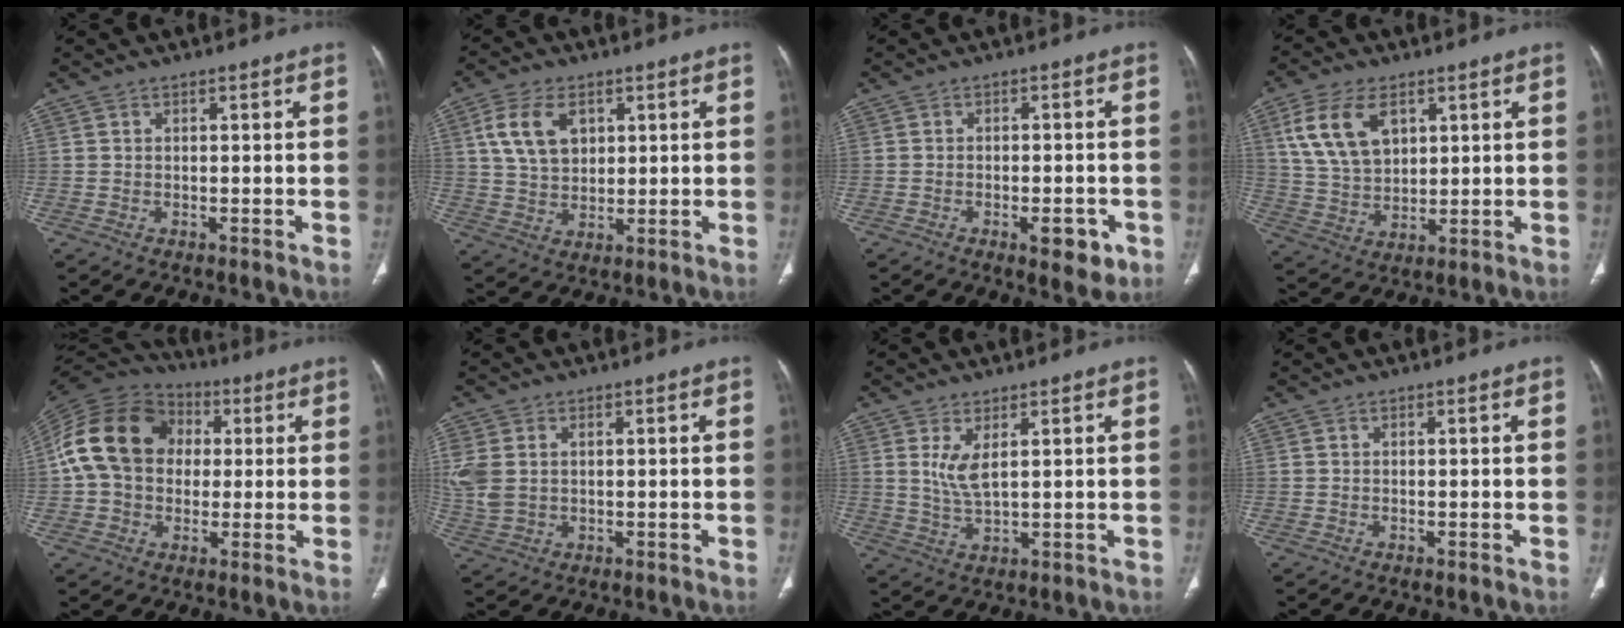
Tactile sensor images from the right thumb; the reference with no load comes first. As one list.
[{"total": 9.6, "force": [3.4, 6.3, 6.4], "torque": [-0.111, -0.008, 0.070]}, {"total": 5.9, "force": [-2.6, 2.9, 4.5], "torque": [-0.038, 0.009, -0.028]}, {"total": 12.3, "force": [5.0, 7.6, 8.3], "torque": [-0.149, -0.010, 0.105]}, {"total": 17.9, "force": [2.1, 14.1, 10.8], "torque": [-0.196, 0.028, 0.029]}, {"total": 6.5, "force": [1.2, 4.5, 4.5], "torque": [-0.120, 0.008, 0.033]}, {"total": 4.7, "force": [1.8, 1.5, 4.1], "torque": [-0.085, -0.018, 0.046]}, {"total": 0.0}]